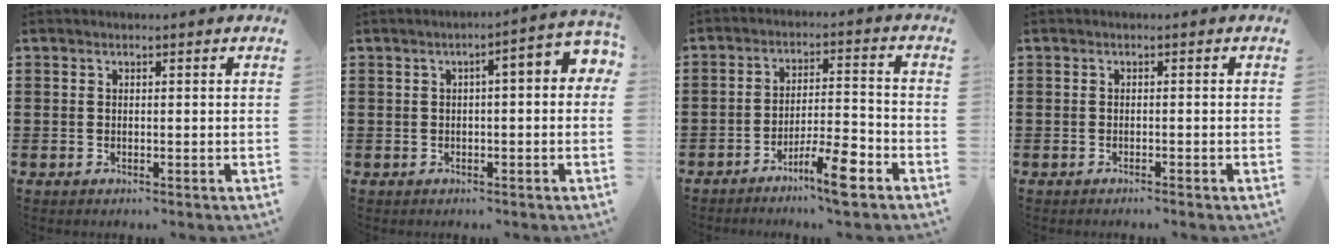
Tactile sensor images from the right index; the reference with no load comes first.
{"total": 3.2, "force": [-0.2, 0.5, 3.1], "torque": [-0.051, 0.000, -0.010]}
{"total": 7.7, "force": [-5.4, 0.8, 5.4], "torque": [-0.091, 0.001, -0.095]}
{"total": 0.8, "force": [-0.7, -0.2, 0.2], "torque": [-0.005, -0.003, -0.015]}